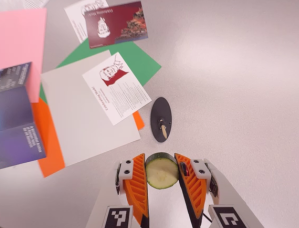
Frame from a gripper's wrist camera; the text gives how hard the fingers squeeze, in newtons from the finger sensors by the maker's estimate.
{"total": 10.8, "left": 10.5, "right": 11.1}